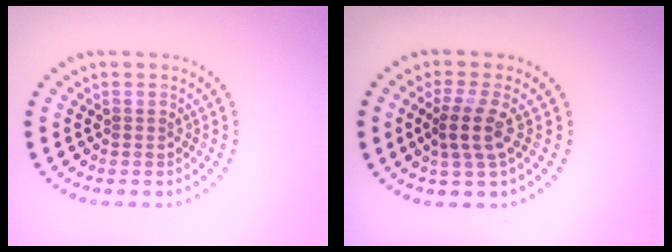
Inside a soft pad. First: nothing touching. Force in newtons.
{"total": 2.6, "press": 2.0, "slide": 1.7}